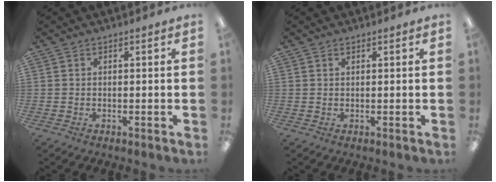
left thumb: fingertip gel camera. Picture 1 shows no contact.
{"total": 0.6, "force": [0.5, 0.2, 0.3], "torque": [-0.007, 0.002, 0.009]}